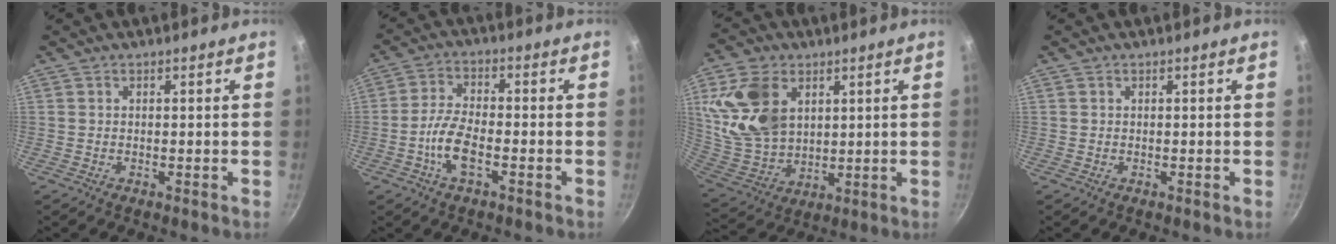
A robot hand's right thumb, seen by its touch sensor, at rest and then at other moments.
{"total": 6.9, "force": [-2.5, 2.7, 5.8], "torque": [-0.118, 0.019, -0.058]}
{"total": 16.6, "force": [5.3, 11.6, 10.7], "torque": [-0.193, -0.023, 0.117]}
{"total": 0.0}